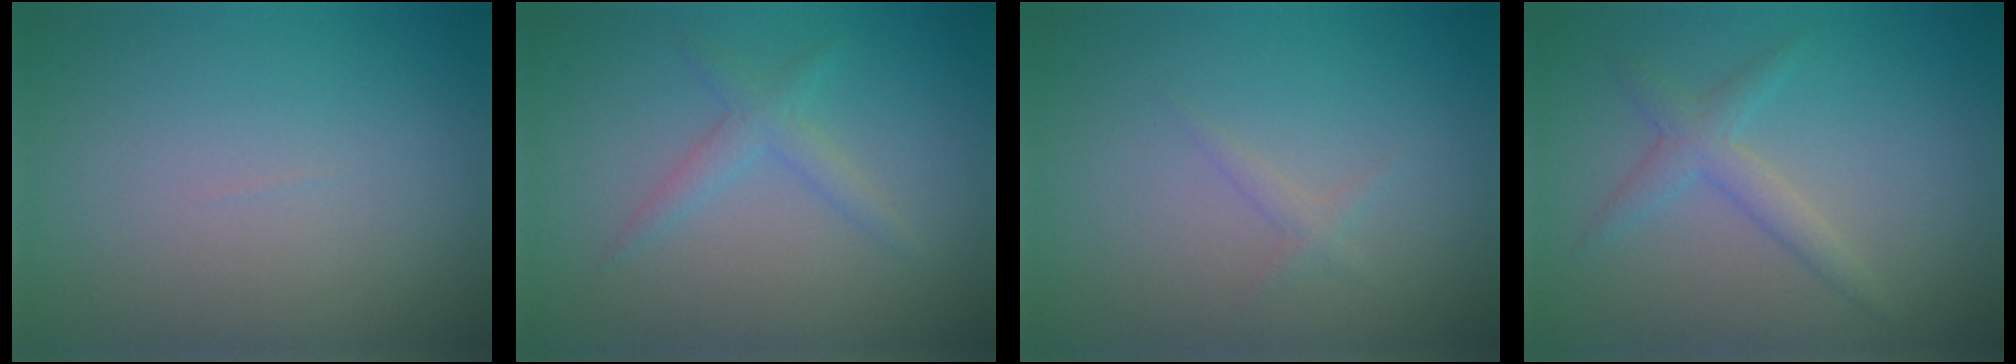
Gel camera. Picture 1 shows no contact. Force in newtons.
{"total": 1.7, "press": 1.7, "slide": 0.1}
{"total": 0.8, "press": 0.8, "slide": 0.0}
{"total": 1.3, "press": 1.3, "slide": 0.1}